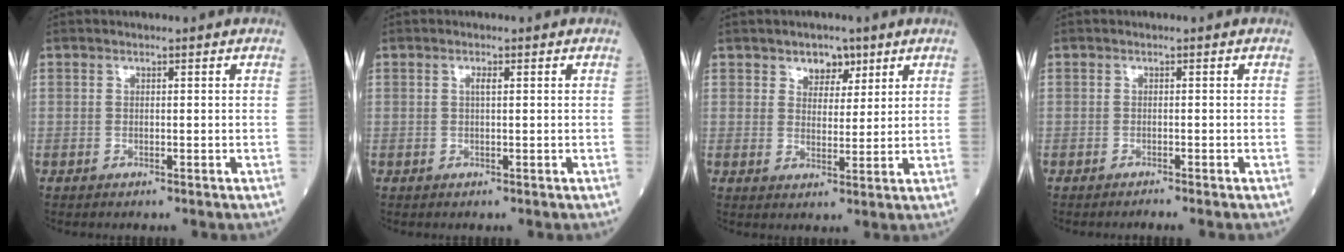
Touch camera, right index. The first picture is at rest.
{"total": 0.9, "force": [0.3, 0.1, 0.9], "torque": [-0.020, 0.001, 0.003]}
{"total": 4.1, "force": [2.6, 2.6, 1.8], "torque": [-0.019, 0.003, 0.043]}
{"total": 1.4, "force": [-1.3, -0.3, 0.6], "torque": [-0.008, 0.003, -0.018]}